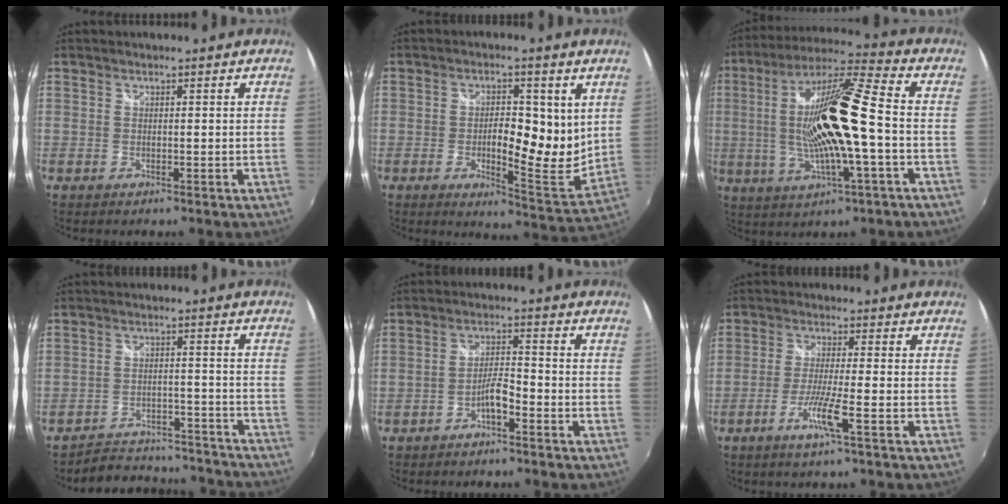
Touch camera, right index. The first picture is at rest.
{"total": 11.3, "force": [1.5, 4.7, 10.2], "torque": [-0.159, -0.015, 0.022]}
{"total": 18.2, "force": [-1.2, 1.9, 18.1], "torque": [-0.334, 0.002, -0.022]}
{"total": 17.9, "force": [-16.7, 4.9, 4.3], "torque": [-0.097, 0.029, -0.207]}
{"total": 3.6, "force": [-2.6, 0.6, 2.4], "torque": [-0.052, 0.010, -0.044]}
{"total": 5.9, "force": [-3.0, -0.7, 5.0], "torque": [-0.108, -0.009, -0.059]}